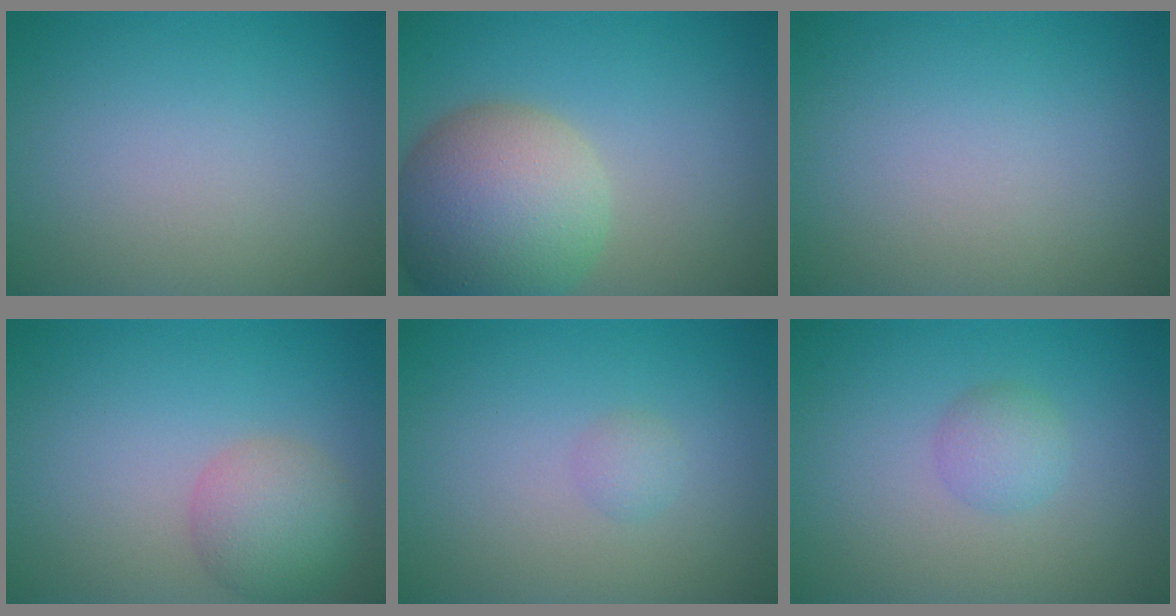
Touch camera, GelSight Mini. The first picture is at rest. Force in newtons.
{"total": 10.6, "press": 10.5, "slide": 0.8}
{"total": 0.0}
{"total": 4.1, "press": 4.1, "slide": 0.3}
{"total": 1.0, "press": 1.0, "slide": 0.1}
{"total": 1.8, "press": 1.8, "slide": 0.1}